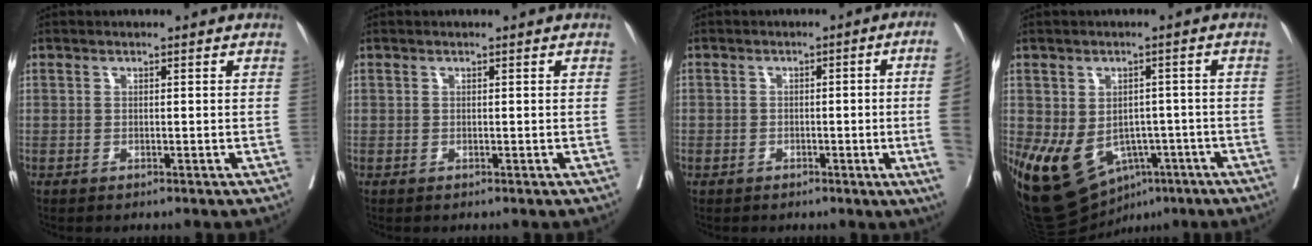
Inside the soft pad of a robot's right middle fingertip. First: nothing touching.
{"total": 0.0}
{"total": 8.0, "force": [-1.3, -1.4, 7.7], "torque": [-0.081, -0.004, -0.021]}
{"total": 14.4, "force": [-6.2, 10.0, 8.4], "torque": [-0.163, 0.004, -0.078]}